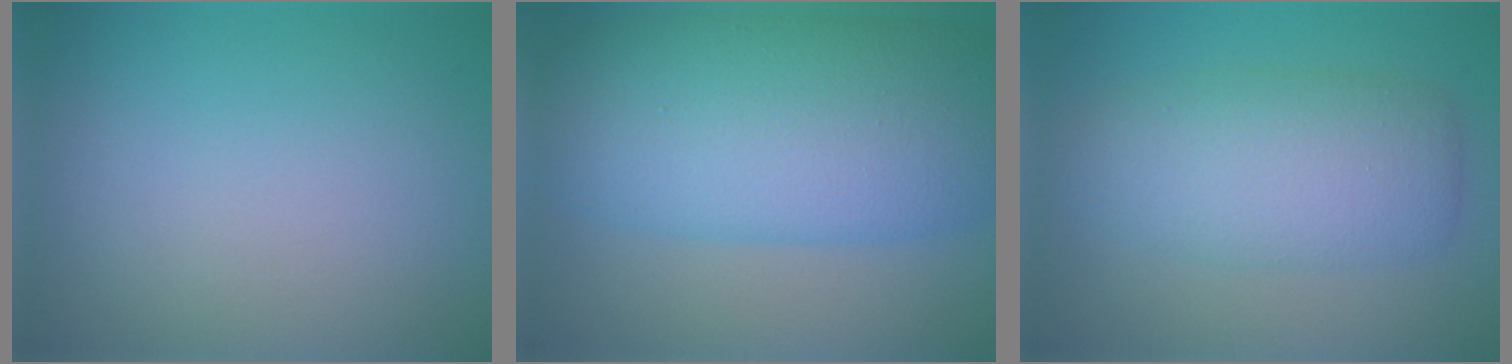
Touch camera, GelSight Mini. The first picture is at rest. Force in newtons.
{"total": 12.4, "press": 12.4, "slide": 0.2}
{"total": 5.8, "press": 5.8, "slide": 0.2}